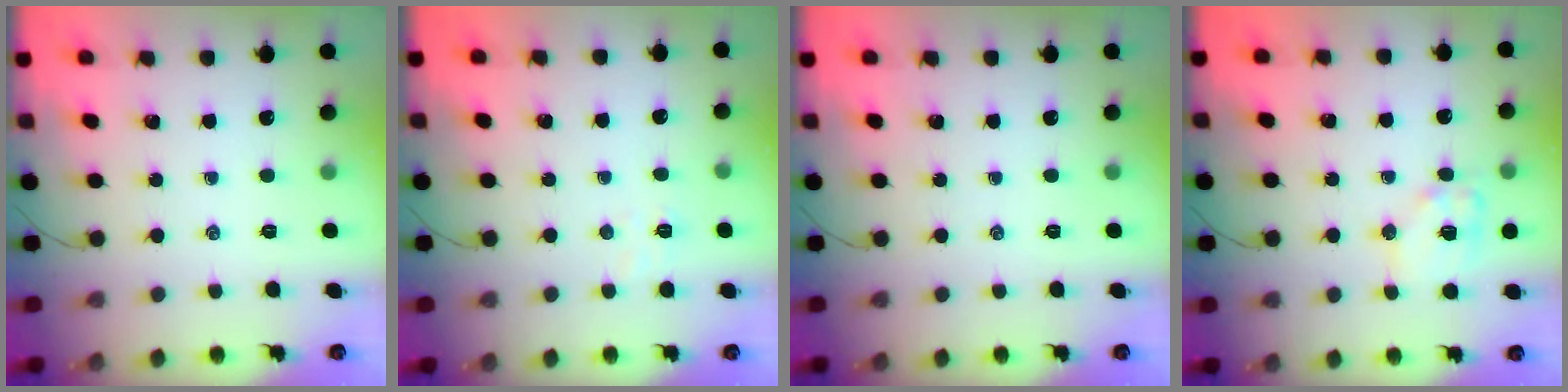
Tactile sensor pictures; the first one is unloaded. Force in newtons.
{"total": 3.9, "press": 3.8, "slide": 1.1}
{"total": 0.0}
{"total": 9.6, "press": 9.5, "slide": 0.6}